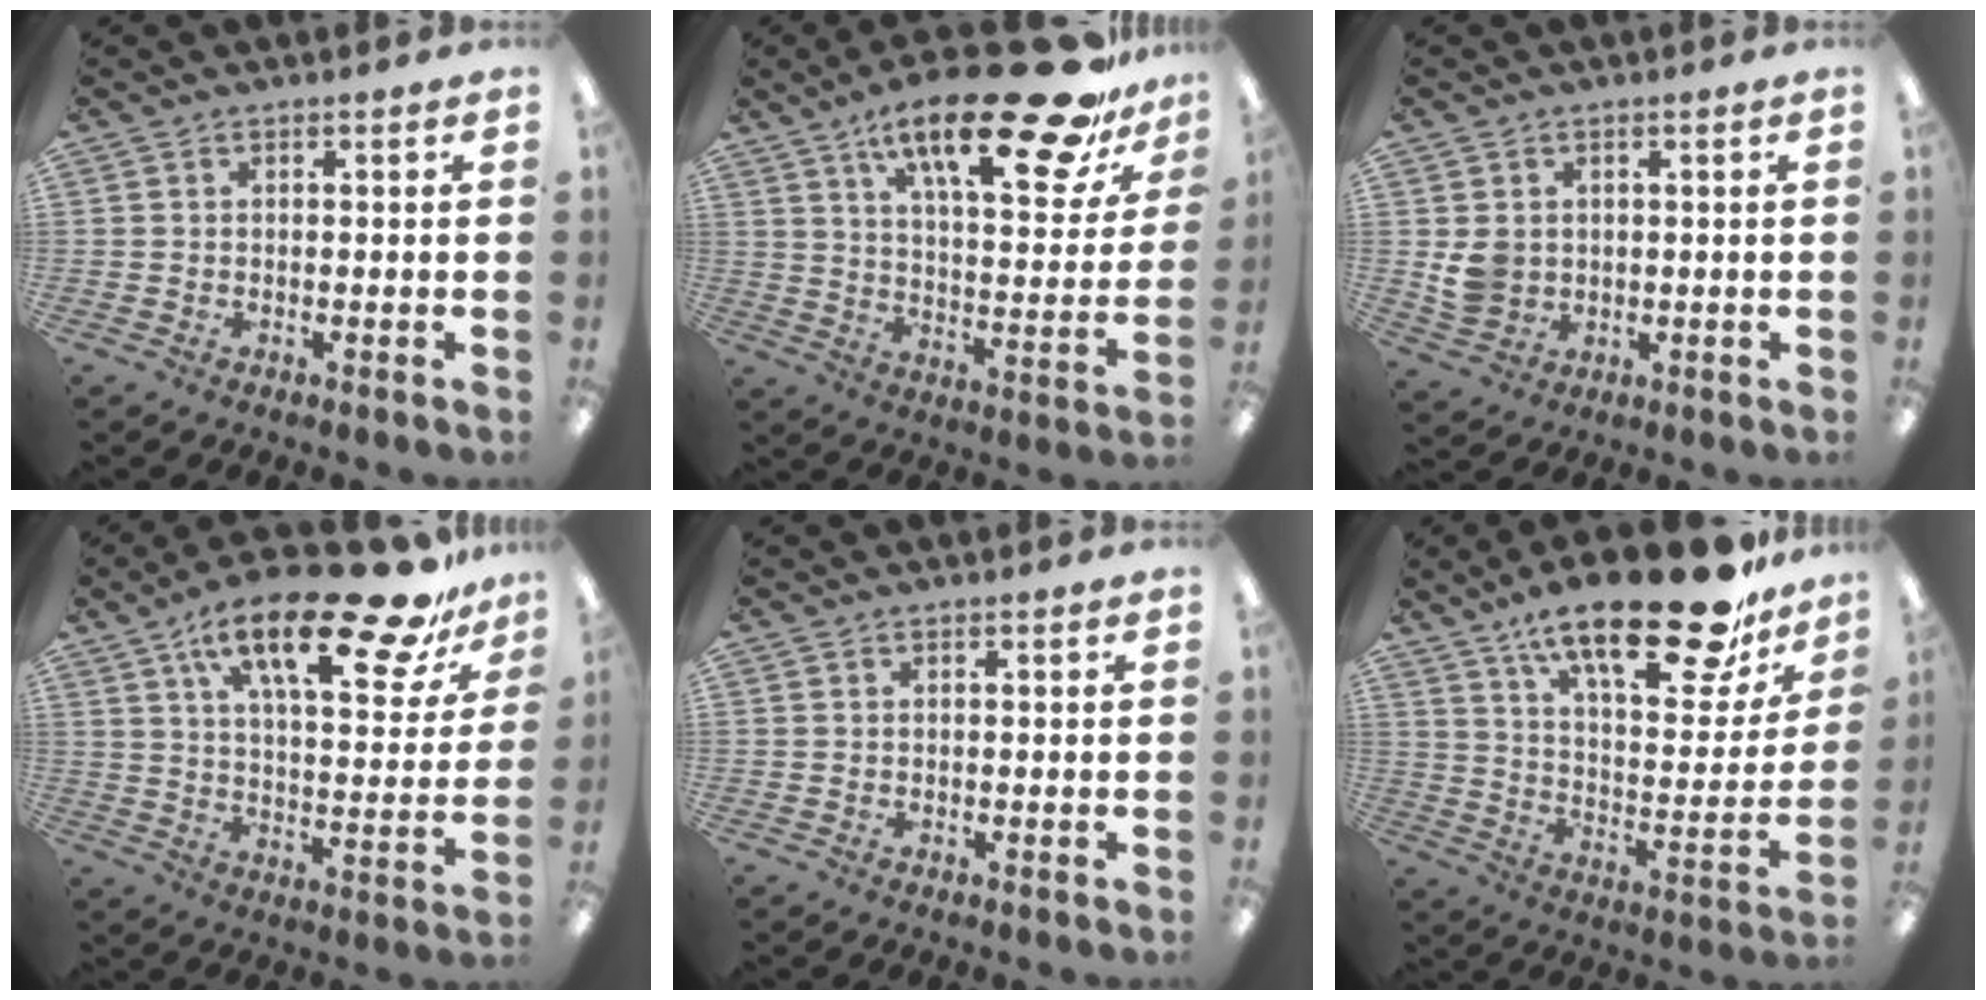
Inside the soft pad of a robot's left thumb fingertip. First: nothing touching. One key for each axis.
{"total": 25.2, "fx": 16.6, "fy": 7.5, "fz": 17.4, "tx": -0.259, "ty": -0.101, "tz": 0.264}
{"total": 5.2, "fx": 1.0, "fy": 4.7, "fz": 1.8, "tx": -0.025, "ty": 0.005, "tz": 0.023}
{"total": 23.7, "fx": 15.1, "fy": 8.0, "fz": 16.4, "tx": -0.244, "ty": -0.087, "tz": 0.242}
{"total": 0.0}
{"total": 25.5, "fx": 18.0, "fy": 8.2, "fz": 16.1, "tx": -0.237, "ty": -0.116, "tz": 0.293}